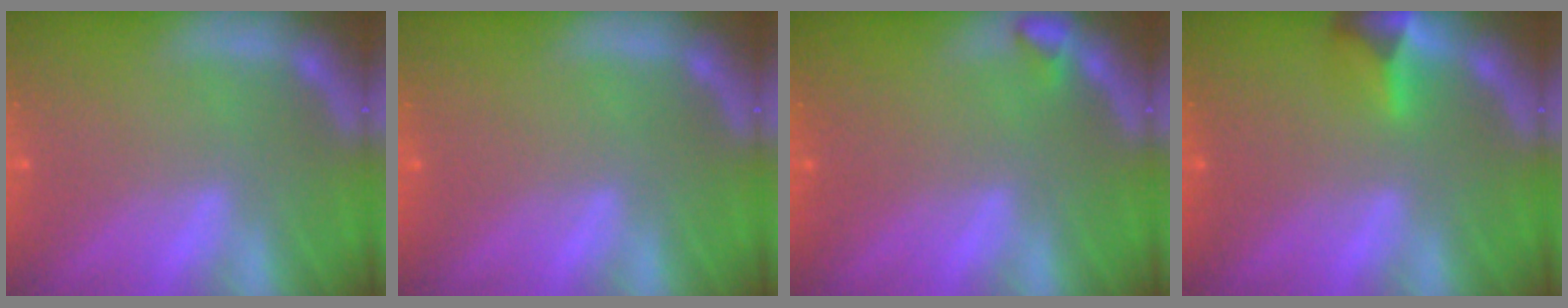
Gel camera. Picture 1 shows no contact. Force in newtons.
{"total": 0.0}
{"total": 0.9}
{"total": 2.9}